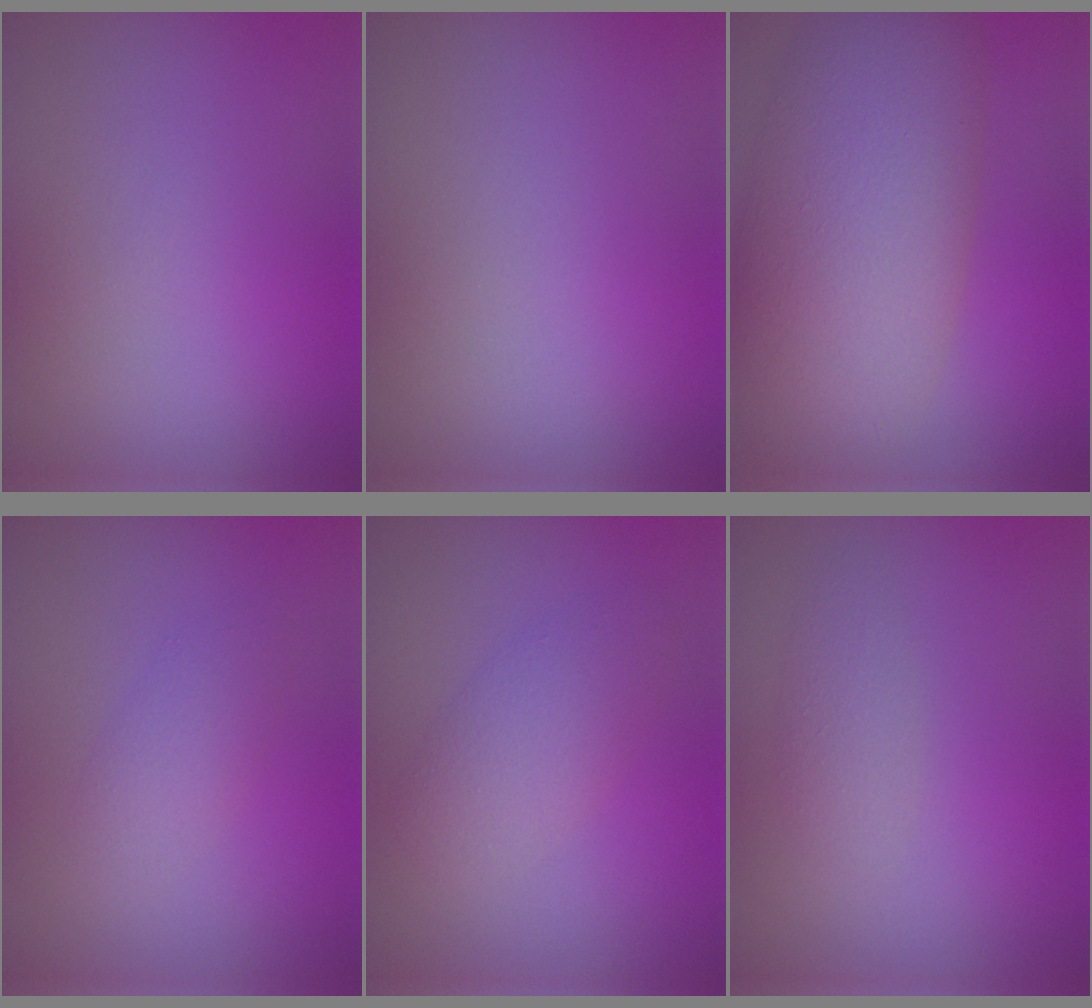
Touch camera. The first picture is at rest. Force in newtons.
{"total": 0.0}
{"total": 10.0, "press": 9.9, "slide": 0.8}
{"total": 1.8, "press": 1.8, "slide": 0.1}
{"total": 2.7, "press": 2.7, "slide": 0.1}
{"total": 1.6, "press": 1.6, "slide": 0.1}